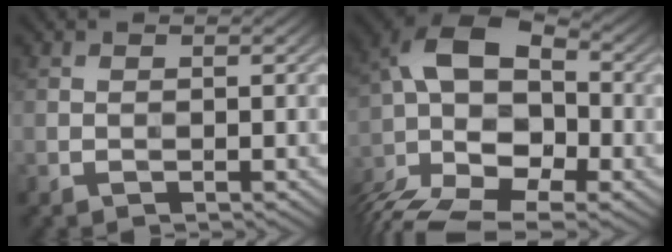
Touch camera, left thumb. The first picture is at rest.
{"total": 16.4, "force": [-6.6, 10.3, 10.9], "torque": [-0.241, -0.012, -0.089]}